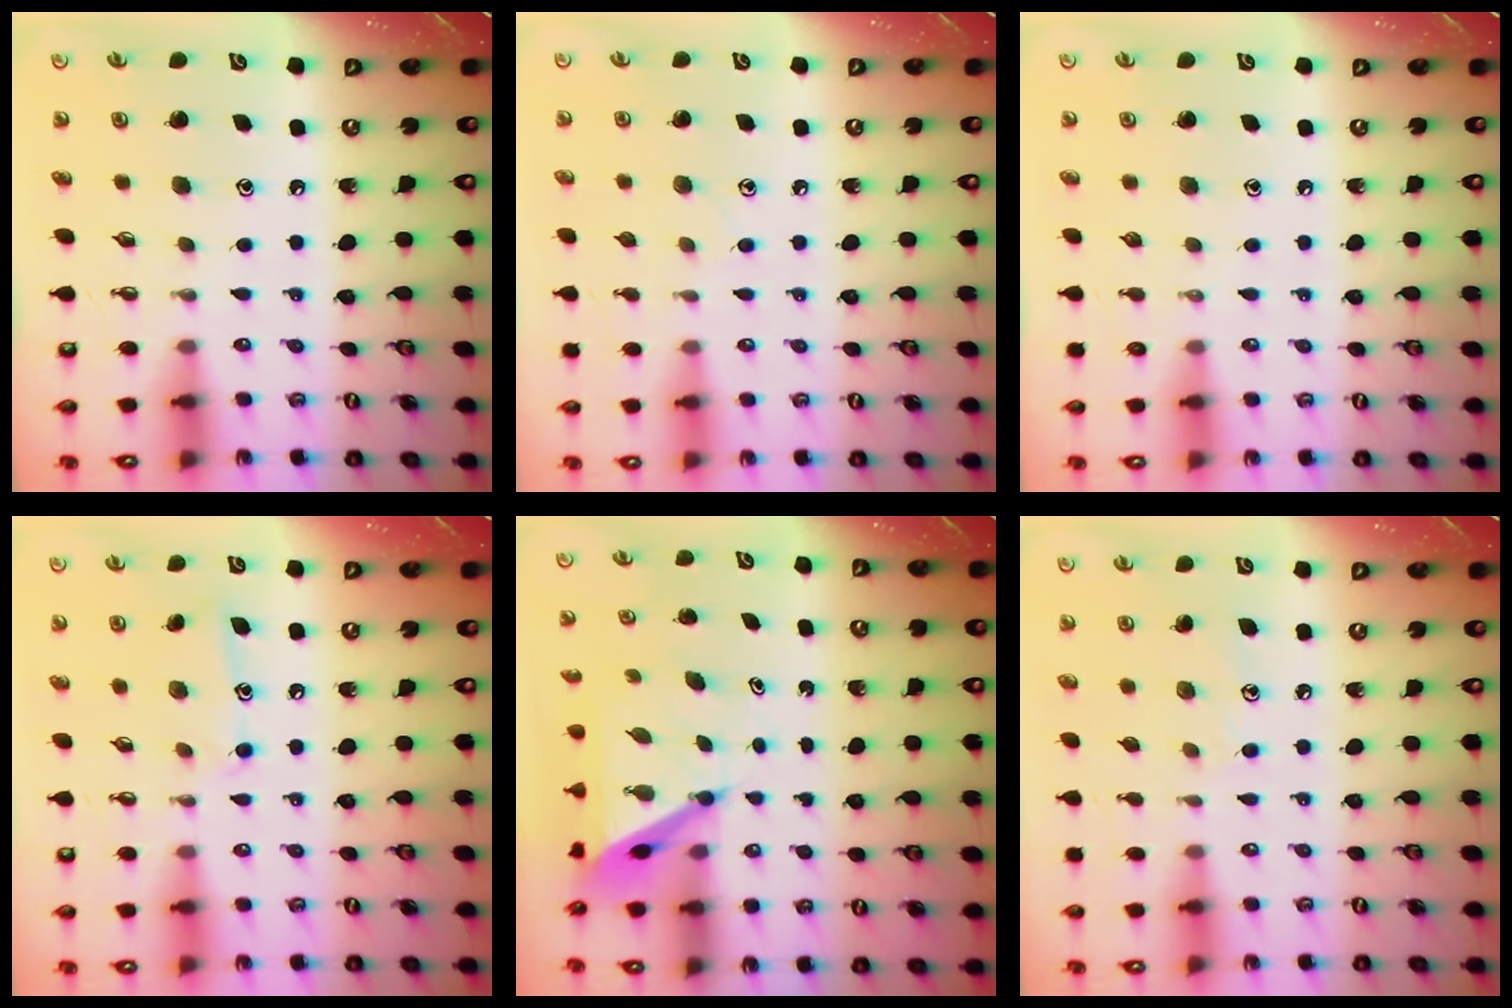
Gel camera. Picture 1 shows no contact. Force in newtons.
{"total": 4.8, "press": 4.8, "slide": 0.5}
{"total": 0.0}
{"total": 9.1, "press": 9.1, "slide": 0.6}
{"total": 6.1, "press": 6.1, "slide": 0.4}
{"total": 4.9, "press": 4.9, "slide": 0.5}